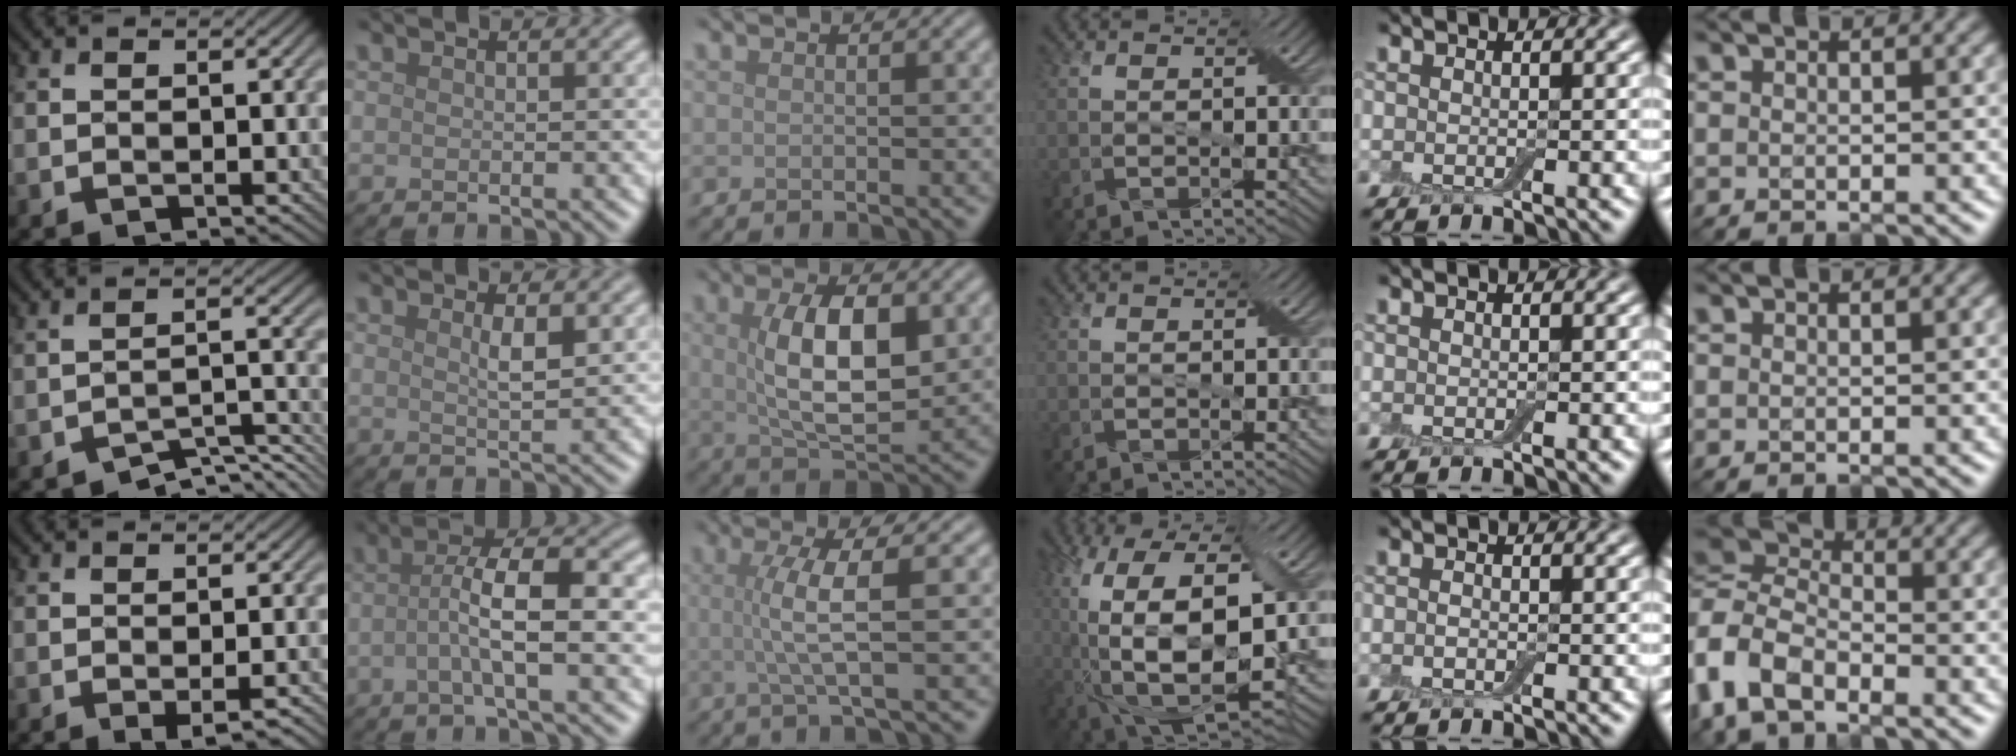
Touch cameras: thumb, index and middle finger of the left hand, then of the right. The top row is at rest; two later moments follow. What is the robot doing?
{"motion": "wrap", "object": "bandage"}